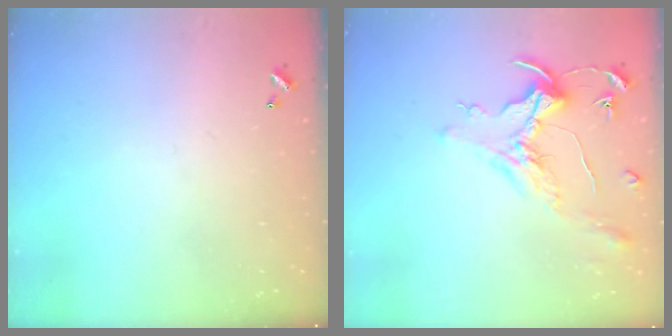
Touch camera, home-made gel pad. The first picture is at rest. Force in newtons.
{"total": 1.6, "press": 1.4, "slide": 0.7}